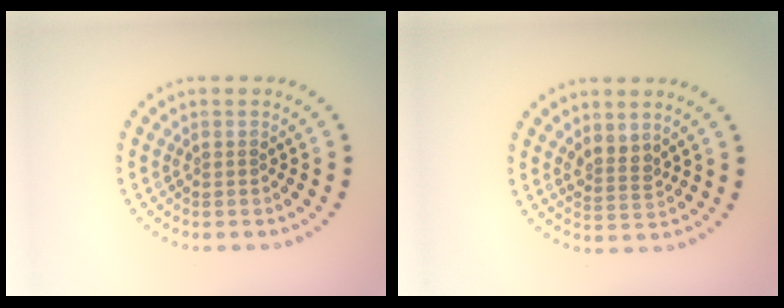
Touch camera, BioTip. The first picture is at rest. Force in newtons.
{"total": 2.0, "press": 1.7, "slide": 1.2}